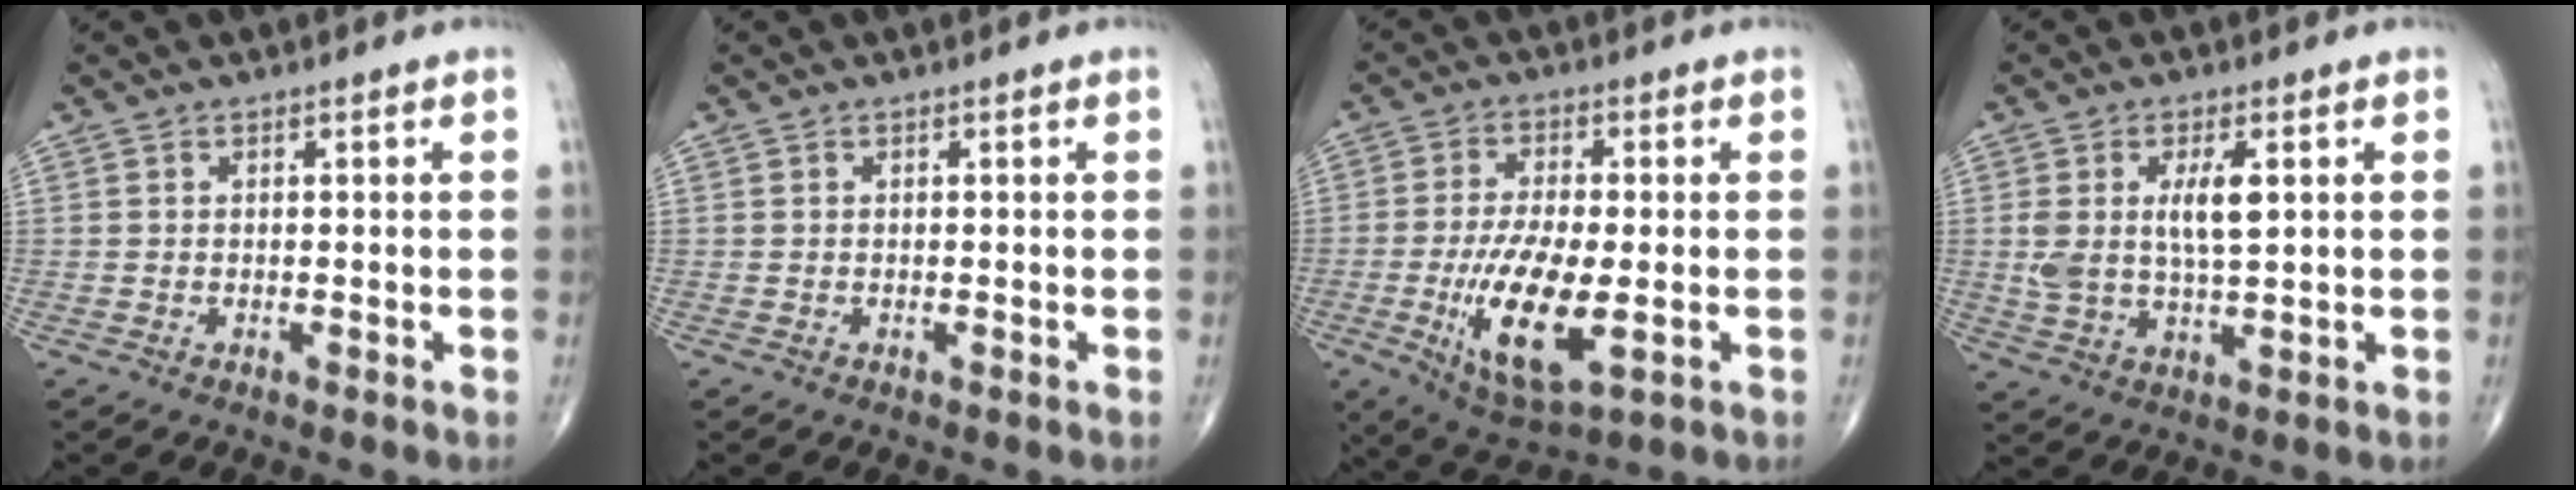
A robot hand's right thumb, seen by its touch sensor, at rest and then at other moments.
{"total": 0.0}
{"total": 13.8, "force": [-3.1, 5.1, 12.4], "torque": [-0.233, -0.013, -0.047]}
{"total": 8.0, "force": [1.8, 3.1, 7.1], "torque": [-0.136, -0.004, 0.039]}